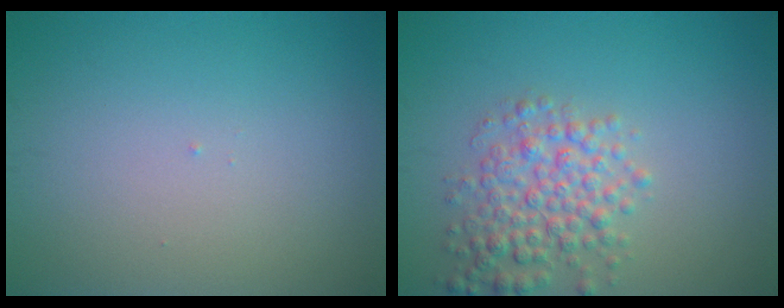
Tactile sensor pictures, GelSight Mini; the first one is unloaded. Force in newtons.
{"total": 4.1, "press": 4.1, "slide": 0.1}